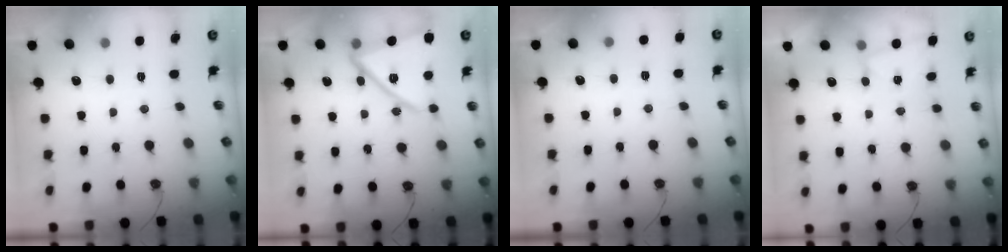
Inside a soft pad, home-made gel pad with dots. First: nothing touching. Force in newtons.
{"total": 17.7, "press": 17.6, "slide": 1.4}
{"total": 1.9, "press": 1.9, "slide": 0.4}
{"total": 0.6, "press": 0.0, "slide": 0.6}